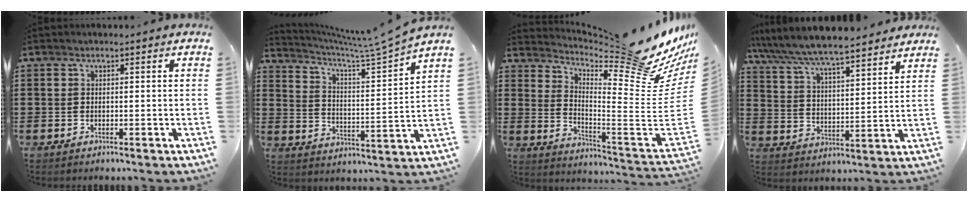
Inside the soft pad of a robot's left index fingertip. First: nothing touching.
{"total": 5.8, "force": [5.0, -0.9, 2.8], "torque": [-0.068, -0.045, 0.072]}
{"total": 13.4, "force": [11.1, 2.1, 7.2], "torque": [-0.109, -0.103, 0.179]}
{"total": 6.8, "force": [6.4, 0.4, 2.2], "torque": [-0.071, -0.039, 0.108]}